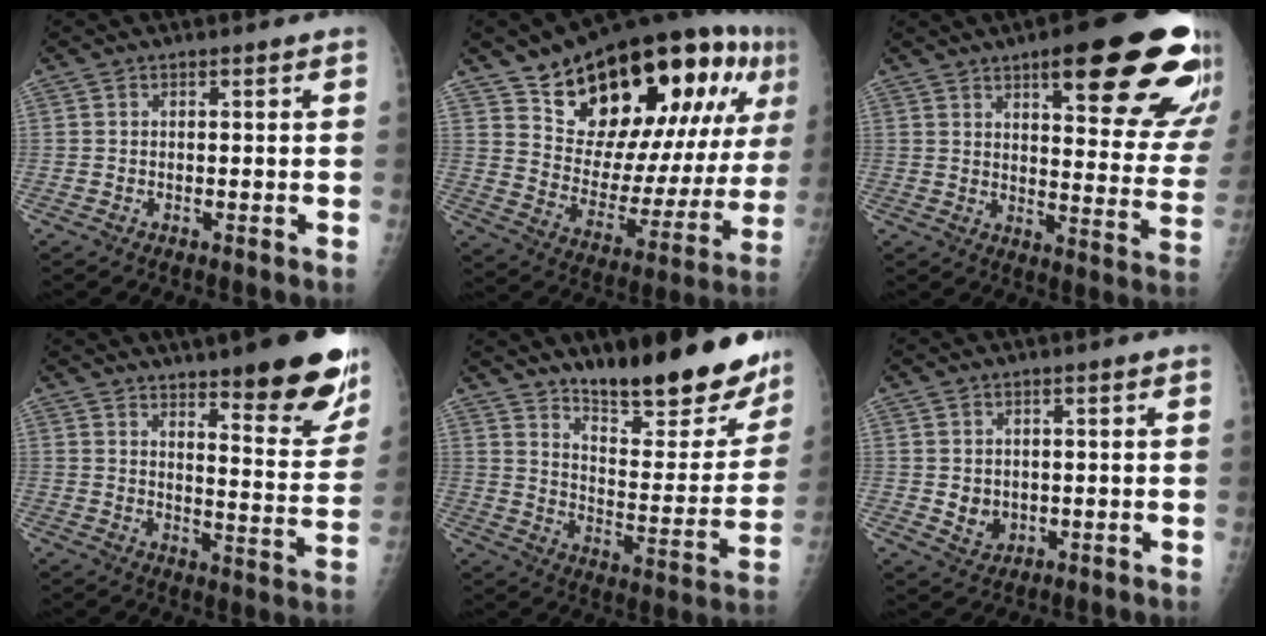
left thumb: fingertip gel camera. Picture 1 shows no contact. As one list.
[{"total": 30.4, "force": [15.8, 13.0, 22.4], "torque": [-0.294, -0.031, 0.250]}, {"total": 25.0, "force": [13.9, 6.9, 19.6], "torque": [-0.203, -0.052, 0.183]}, {"total": 18.7, "force": [12.5, 4.1, 13.4], "torque": [-0.141, -0.079, 0.173]}, {"total": 22.6, "force": [17.6, 6.8, 12.5], "torque": [-0.133, -0.116, 0.253]}, {"total": 3.6, "force": [0.1, 3.1, 1.9], "torque": [-0.018, -0.005, 0.016]}]